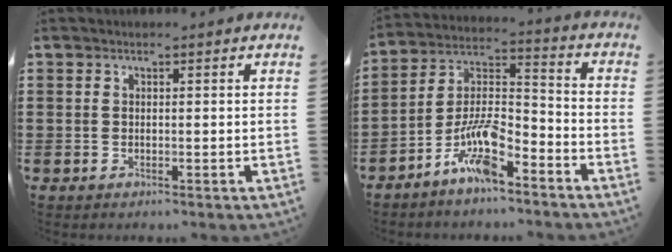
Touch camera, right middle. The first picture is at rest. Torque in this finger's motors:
{"motor_torque": [2.14, 0.00, 1.05, 0.21]}